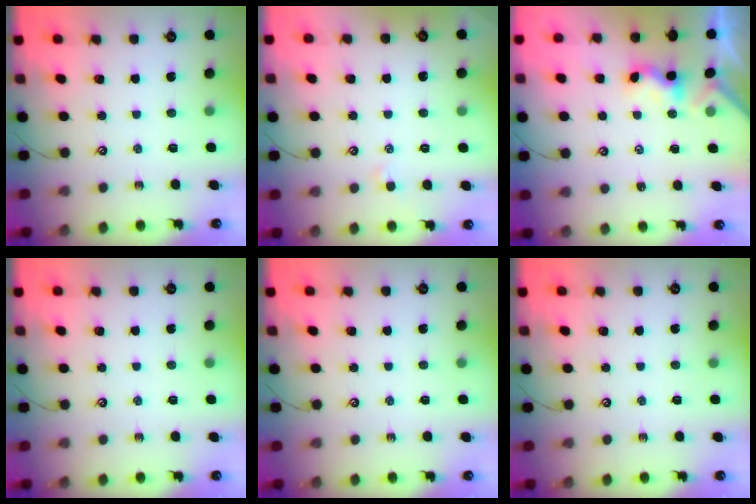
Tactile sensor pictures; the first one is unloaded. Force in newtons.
{"total": 1.8, "press": 1.7, "slide": 0.3}
{"total": 1.6, "press": 1.5, "slide": 0.5}
{"total": 0.0}
{"total": 0.0}
{"total": 0.0}